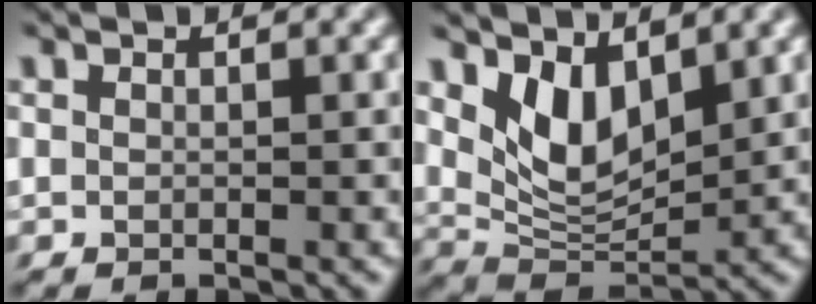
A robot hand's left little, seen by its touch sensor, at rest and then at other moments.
{"total": 5.2, "force": [2.3, 2.1, 4.1], "torque": [-0.074, -0.016, 0.039]}